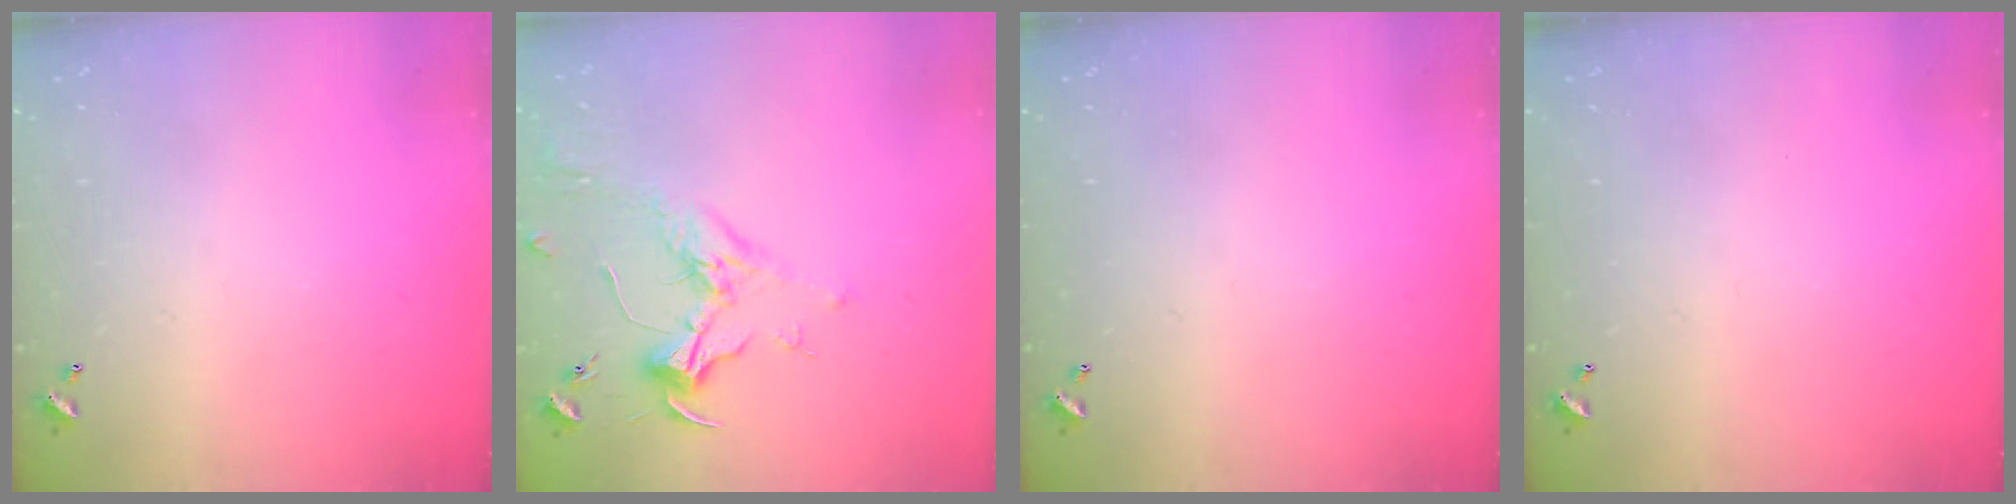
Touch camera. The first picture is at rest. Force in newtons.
{"total": 1.8, "press": 1.6, "slide": 0.7}
{"total": 0.0}
{"total": 0.0}